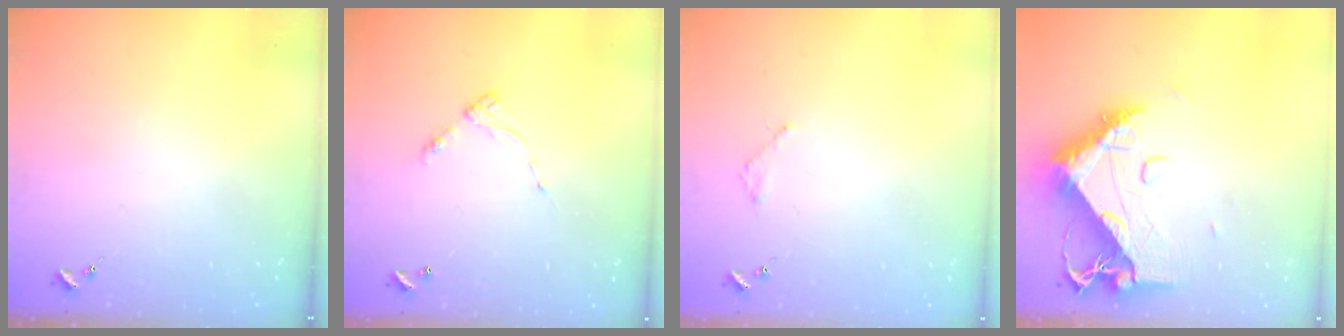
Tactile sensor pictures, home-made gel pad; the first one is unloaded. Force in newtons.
{"total": 5.9, "press": 5.9, "slide": 0.4}
{"total": 2.0, "press": 2.0, "slide": 0.3}
{"total": 15.2, "press": 15.1, "slide": 1.3}